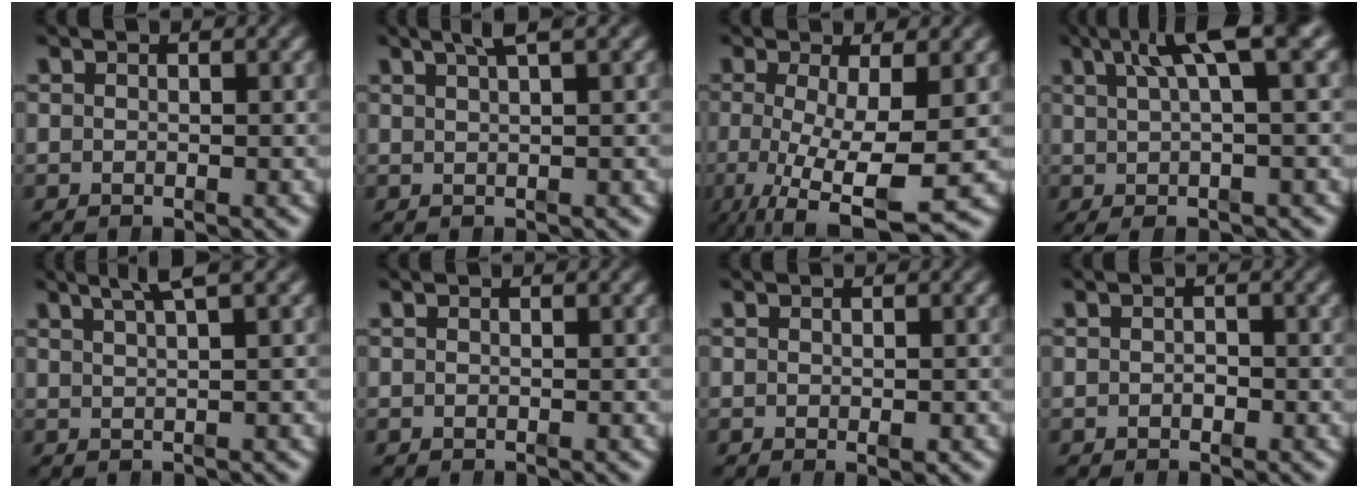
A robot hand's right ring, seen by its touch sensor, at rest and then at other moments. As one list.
[{"total": 3.0, "force": [2.2, -0.6, 1.9], "torque": [-0.017, 0.014, 0.037]}, {"total": 7.6, "force": [-2.6, 2.6, 6.6], "torque": [-0.129, -0.046, -0.016]}, {"total": 7.0, "force": [3.0, 0.8, 6.3], "torque": [-0.074, 0.024, 0.045]}, {"total": 3.9, "force": [3.0, -0.5, 2.5], "torque": [-0.026, 0.017, 0.048]}, {"total": 0.0}, {"total": 0.7, "force": [-0.1, 0.1, 0.6], "torque": [-0.007, -0.005, 0.001]}, {"total": 0.5, "force": [-0.4, 0.0, 0.3], "torque": [-0.003, -0.005, -0.005]}]